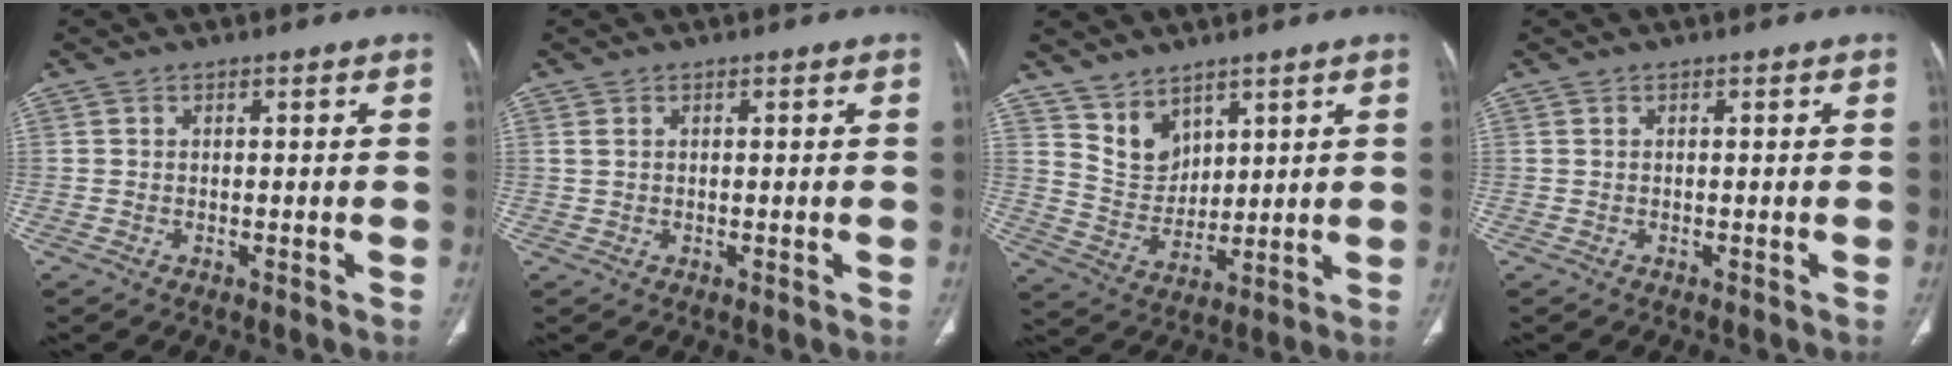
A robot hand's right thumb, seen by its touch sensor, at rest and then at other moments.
{"total": 1.0, "force": [0.4, 0.6, 0.6], "torque": [-0.014, 0.006, 0.014]}
{"total": 7.3, "force": [5.2, 4.6, 2.4], "torque": [-0.021, -0.041, 0.113]}
{"total": 0.0}